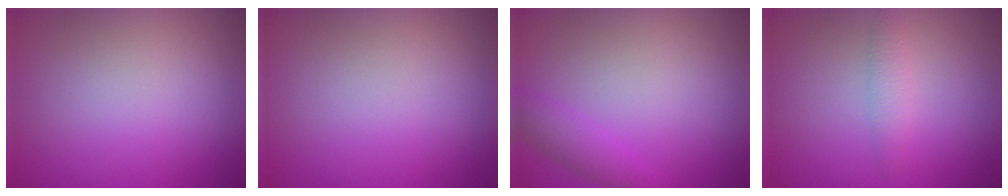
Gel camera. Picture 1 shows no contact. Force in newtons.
{"total": 0.0}
{"total": 1.9, "press": 1.9, "slide": 0.1}
{"total": 1.5, "press": 1.5, "slide": 0.0}